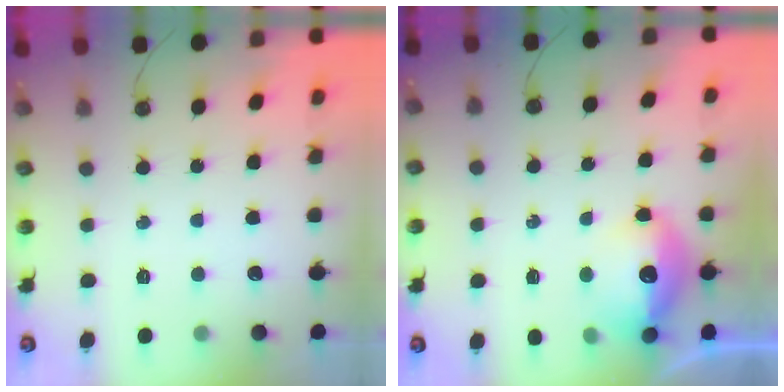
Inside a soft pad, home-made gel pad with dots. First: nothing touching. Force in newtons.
{"total": 12.2, "press": 12.1, "slide": 1.2}